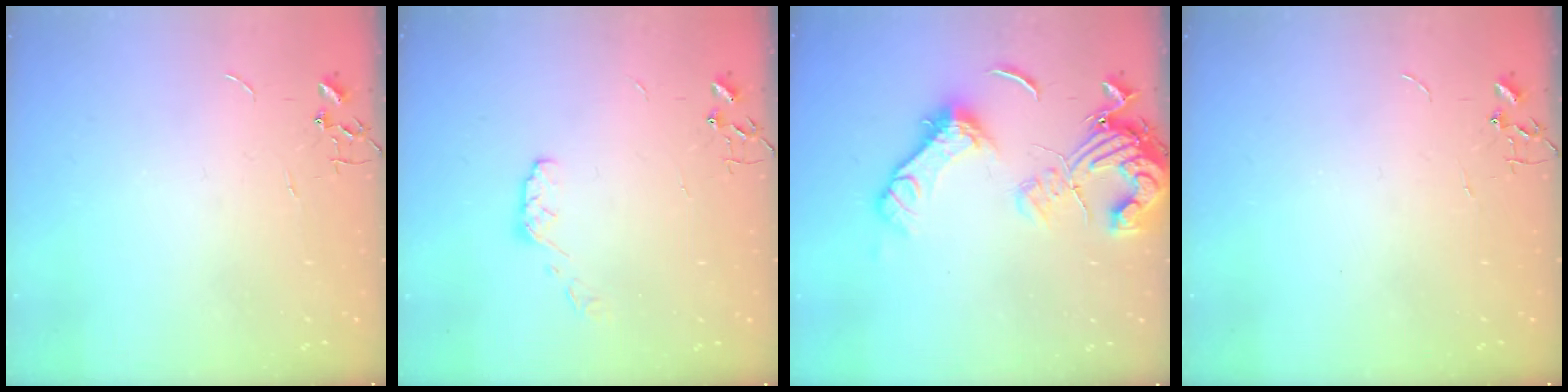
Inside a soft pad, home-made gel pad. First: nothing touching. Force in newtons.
{"total": 6.1, "press": 6.0, "slide": 0.9}
{"total": 16.5, "press": 16.4, "slide": 2.4}
{"total": 0.0}